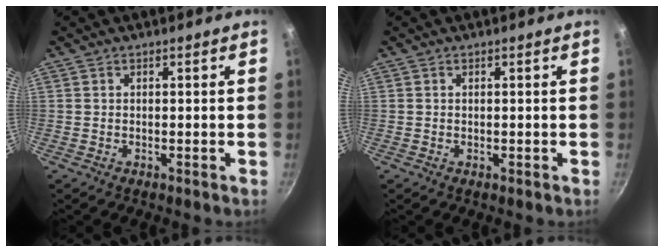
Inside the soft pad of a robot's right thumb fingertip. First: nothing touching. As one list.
[{"total": 0.0}]